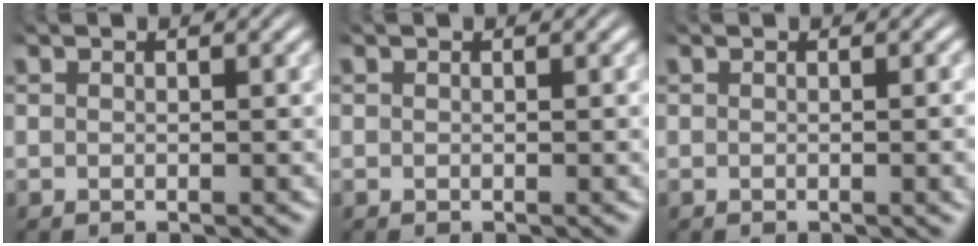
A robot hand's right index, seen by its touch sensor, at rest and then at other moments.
{"total": 0.0}
{"total": 0.8, "force": [0.0, 0.1, 0.8], "torque": [-0.010, 0.005, -0.004]}